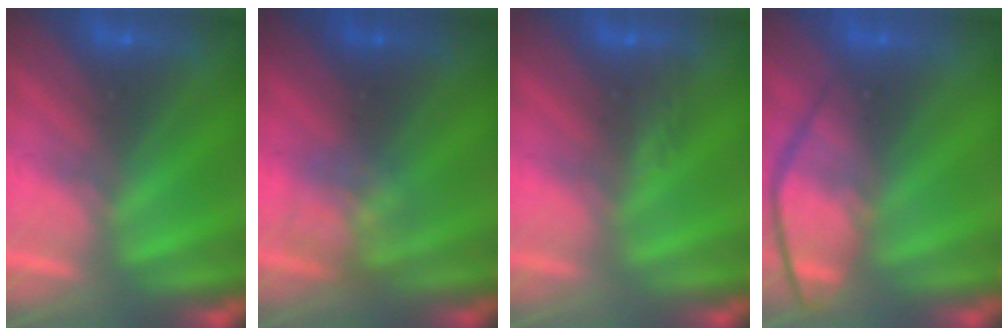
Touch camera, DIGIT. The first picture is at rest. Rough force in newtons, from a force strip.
{"total": 2.8}
{"total": 2.8}
{"total": 4.5}